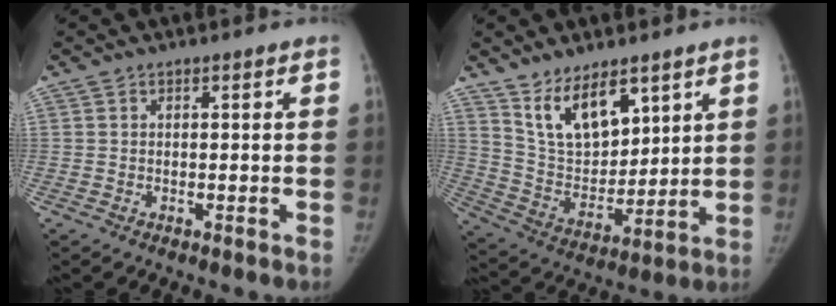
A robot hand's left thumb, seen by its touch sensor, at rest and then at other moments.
{"total": 12.7, "force": [7.9, 6.6, 7.3], "torque": [-0.092, -0.054, 0.162]}